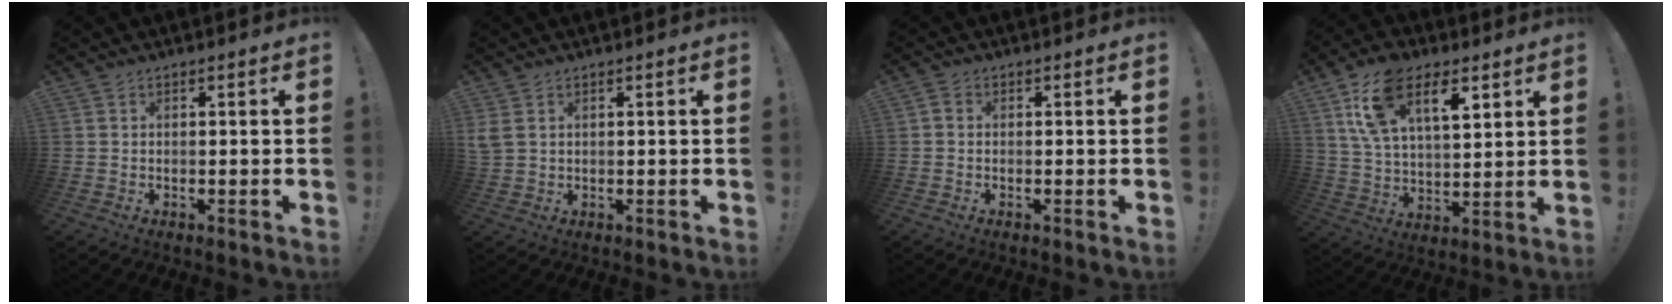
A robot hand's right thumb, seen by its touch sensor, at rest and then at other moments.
{"total": 3.4, "force": [1.4, 2.3, 2.0], "torque": [-0.043, -0.003, 0.028]}
{"total": 1.2, "force": [-0.3, 1.0, 0.6], "torque": [-0.013, 0.004, -0.005]}
{"total": 16.2, "force": [8.6, 8.5, 10.9], "torque": [-0.180, -0.027, 0.155]}